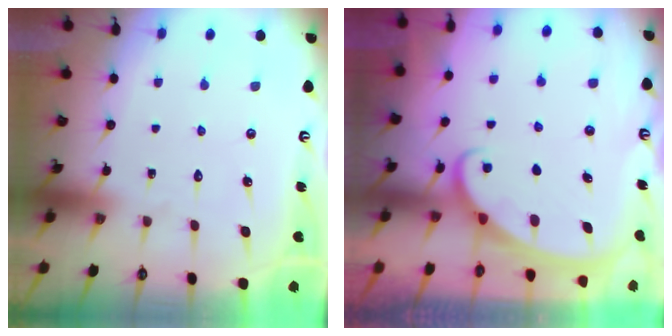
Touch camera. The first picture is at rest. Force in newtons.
{"total": 2.1, "press": 2.1, "slide": 0.1}